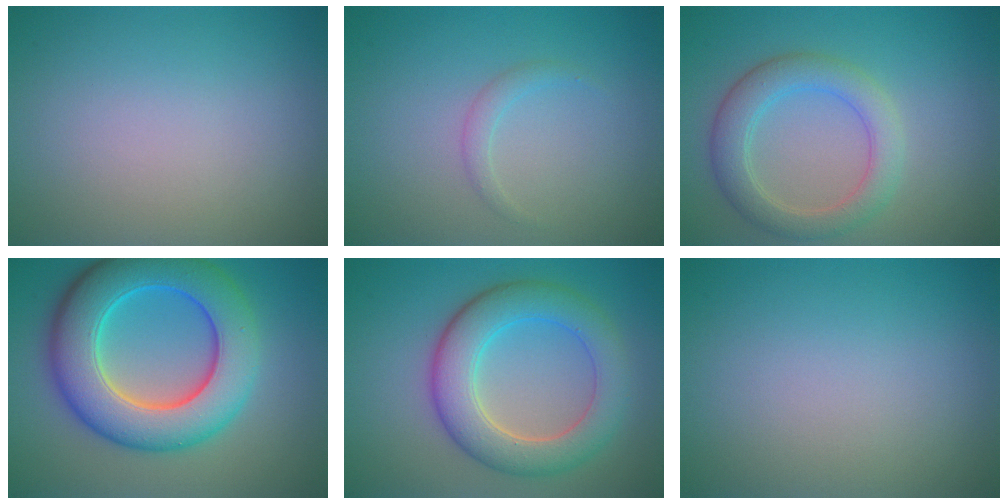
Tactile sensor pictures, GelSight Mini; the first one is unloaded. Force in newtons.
{"total": 1.1, "press": 1.1, "slide": 0.1}
{"total": 4.1, "press": 4.1, "slide": 0.1}
{"total": 10.4, "press": 10.4, "slide": 0.2}
{"total": 6.6, "press": 6.6, "slide": 0.3}
{"total": 0.0}